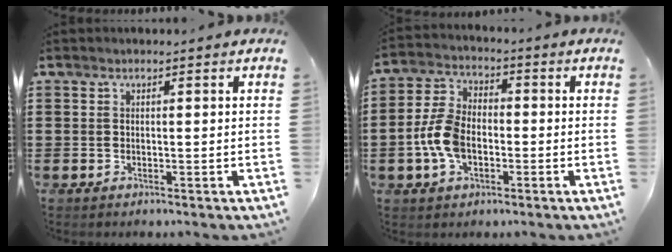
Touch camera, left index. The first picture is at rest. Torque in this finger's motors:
{"motor_torque": [1.48, 0.66, 0.70, 0.12]}